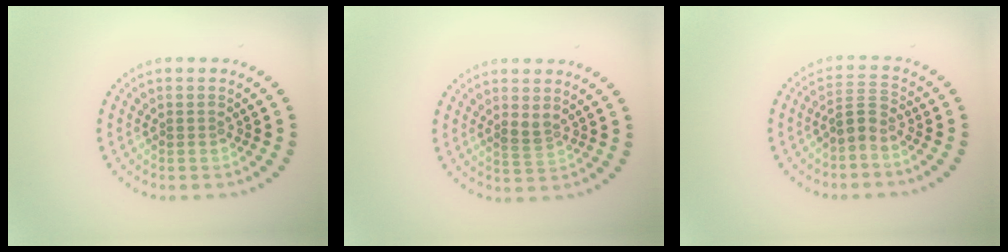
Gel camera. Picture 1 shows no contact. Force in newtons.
{"total": 1.1, "press": 1.0, "slide": 0.5}
{"total": 2.4, "press": 1.6, "slide": 1.7}